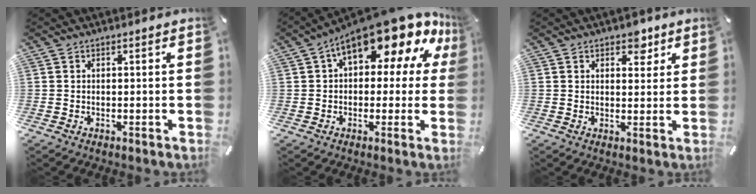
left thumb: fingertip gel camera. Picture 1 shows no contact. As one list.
[{"total": 17.6, "force": [10.5, 7.1, 12.3], "torque": [-0.183, -0.072, 0.177]}, {"total": 4.3, "force": [2.6, 2.9, 1.8], "torque": [-0.003, -0.008, 0.039]}]